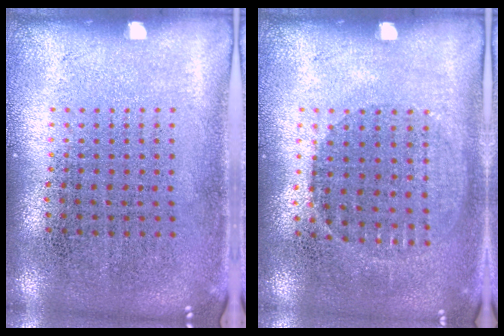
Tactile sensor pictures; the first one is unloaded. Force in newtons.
{"total": 1.0, "press": 0.8, "slide": 0.5}